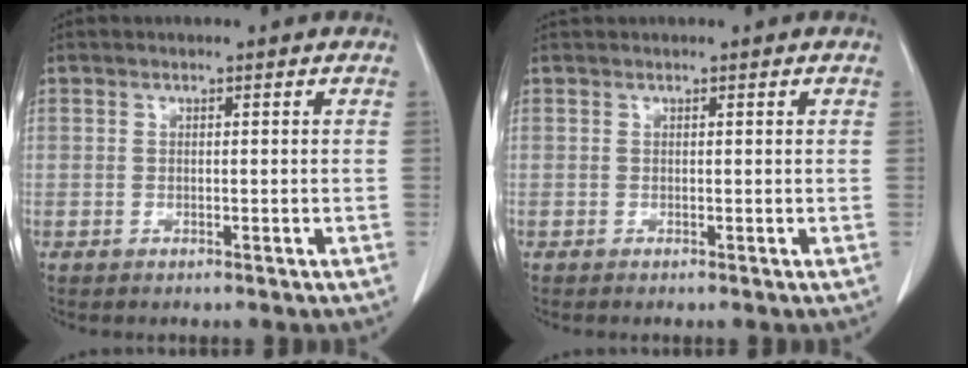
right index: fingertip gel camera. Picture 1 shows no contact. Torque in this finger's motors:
{"motor_torque": [-0.09, 0.09, -0.03, 0.01]}